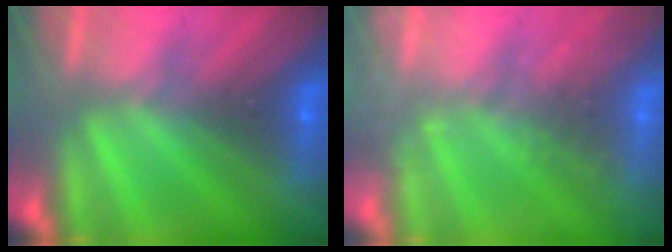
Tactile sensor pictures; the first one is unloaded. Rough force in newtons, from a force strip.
{"total": 1.9}